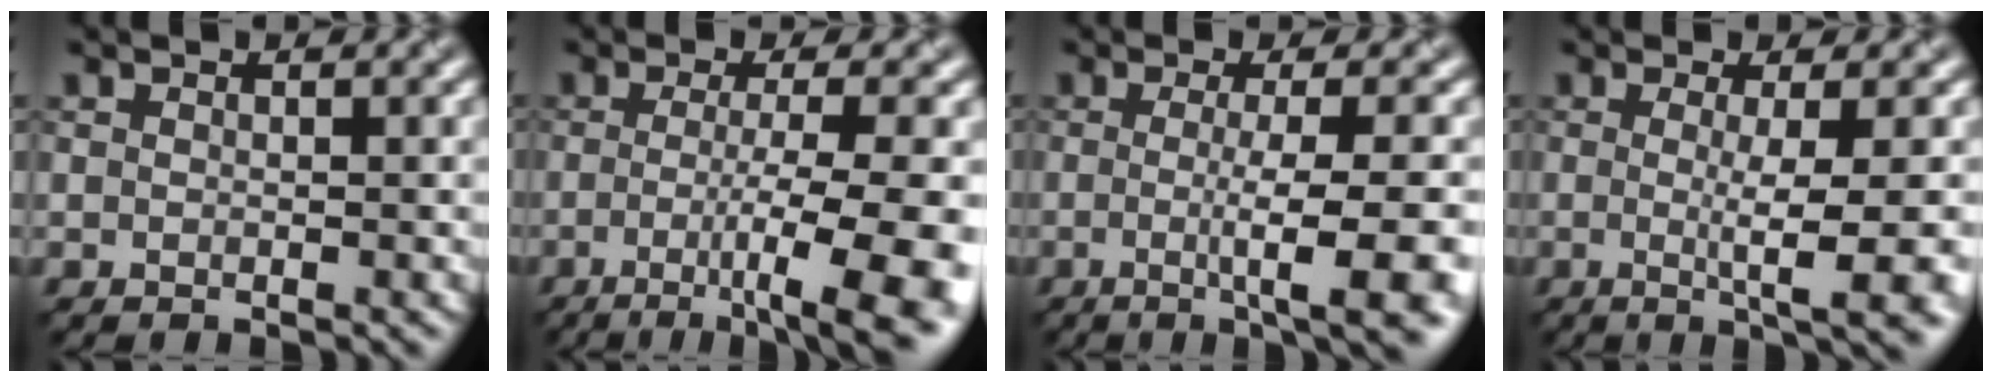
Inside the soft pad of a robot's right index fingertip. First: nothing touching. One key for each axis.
{"total": 9.3, "fx": -2.5, "fy": 2.1, "fz": 8.7, "tx": -0.117, "ty": -0.012, "tz": -0.039}
{"total": 8.6, "fx": -2.1, "fy": 2.2, "fz": 8.1, "tx": -0.093, "ty": -0.018, "tz": -0.031}
{"total": 7.0, "fx": -1.1, "fy": 1.6, "fz": 6.8, "tx": -0.089, "ty": -0.011, "tz": -0.015}